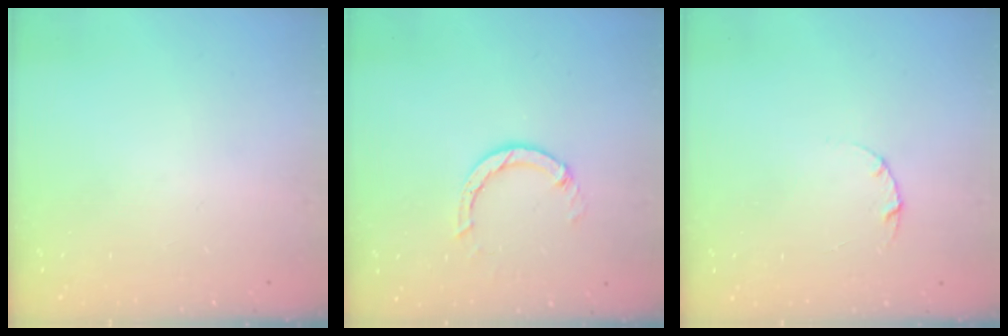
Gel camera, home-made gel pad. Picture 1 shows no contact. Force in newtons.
{"total": 4.4, "press": 4.4, "slide": 0.5}
{"total": 3.0, "press": 3.0, "slide": 0.4}